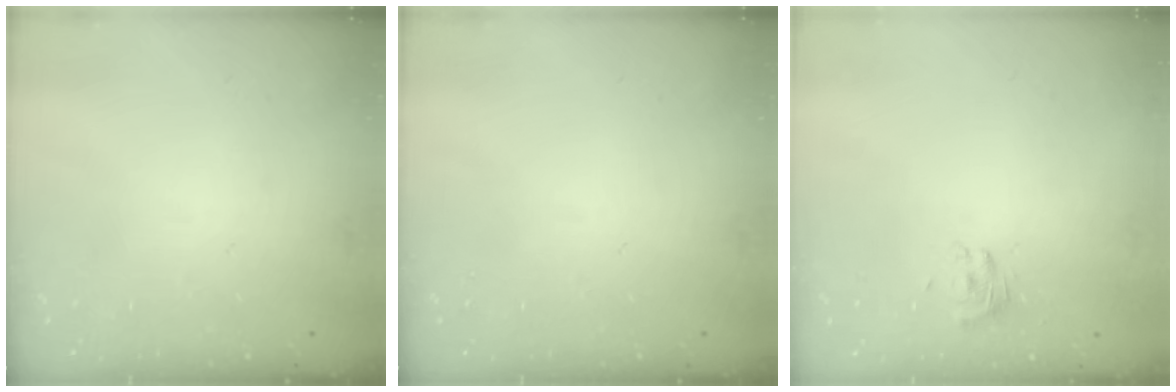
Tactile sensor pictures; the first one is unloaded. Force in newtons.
{"total": 0.0}
{"total": 2.0, "press": 1.9, "slide": 0.8}